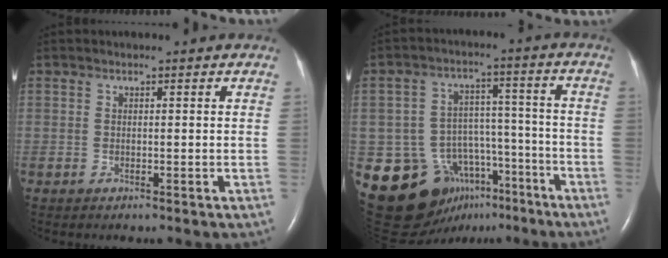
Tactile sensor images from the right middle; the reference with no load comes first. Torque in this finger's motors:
{"motor_torque": [1.14, -1.00, 0.26, 0.02]}